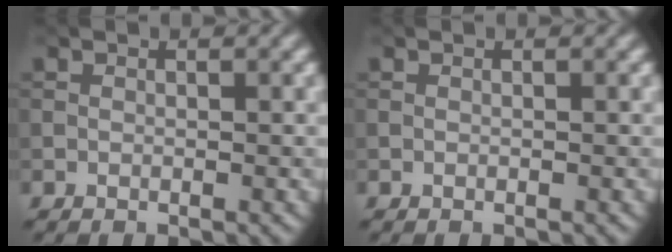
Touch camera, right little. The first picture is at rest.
{"total": 0.0}